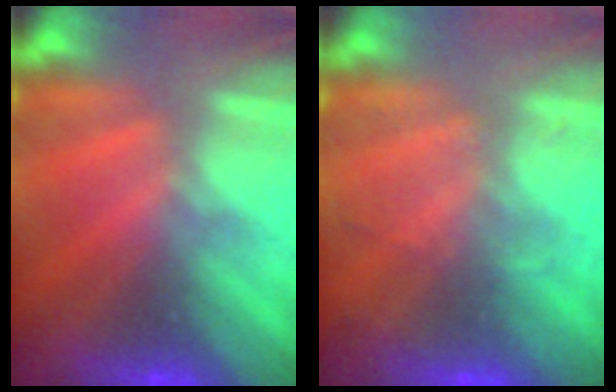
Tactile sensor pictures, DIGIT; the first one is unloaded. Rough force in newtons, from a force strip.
{"total": 2.0}